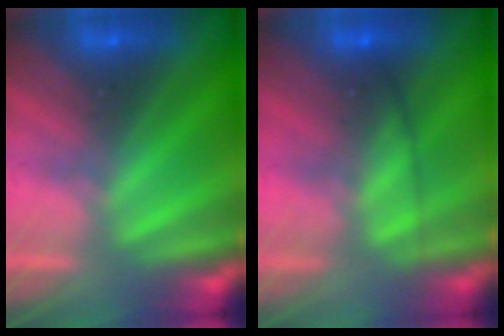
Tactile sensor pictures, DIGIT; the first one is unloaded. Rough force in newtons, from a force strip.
{"total": 2.4}